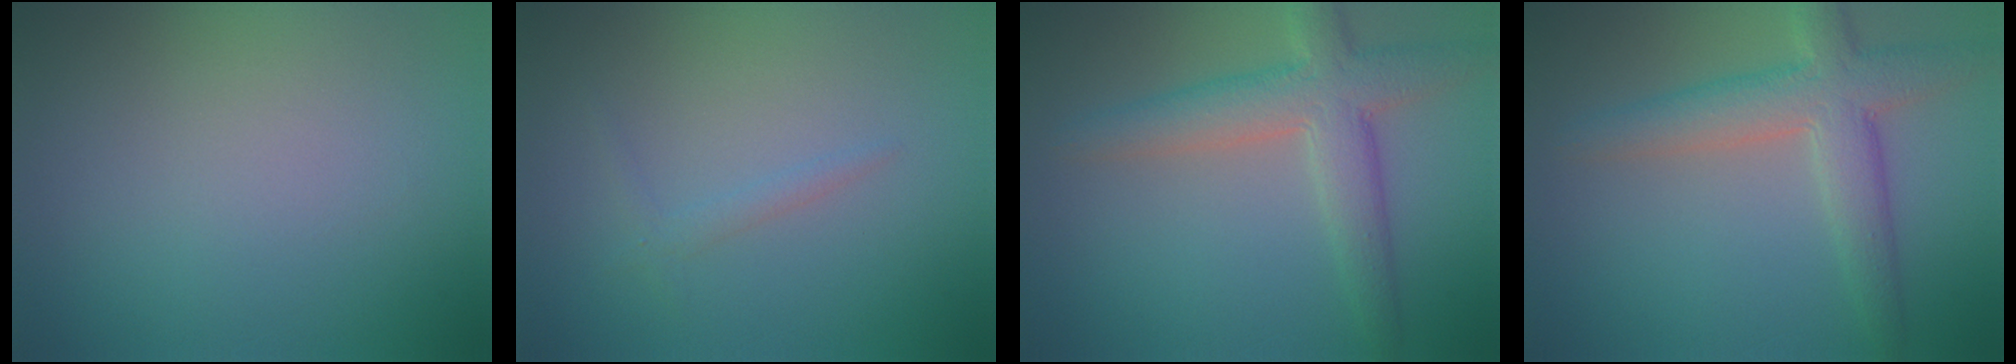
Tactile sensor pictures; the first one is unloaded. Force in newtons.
{"total": 0.9, "press": 0.9, "slide": 0.1}
{"total": 5.2, "press": 5.2, "slide": 0.3}
{"total": 5.2, "press": 5.2, "slide": 0.3}